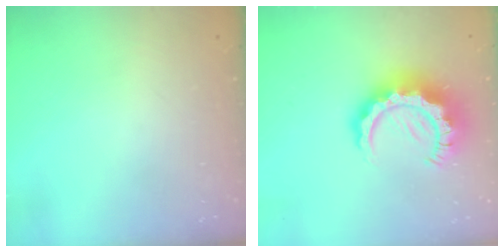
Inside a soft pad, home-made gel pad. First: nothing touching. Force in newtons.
{"total": 15.1, "press": 15.1, "slide": 1.2}